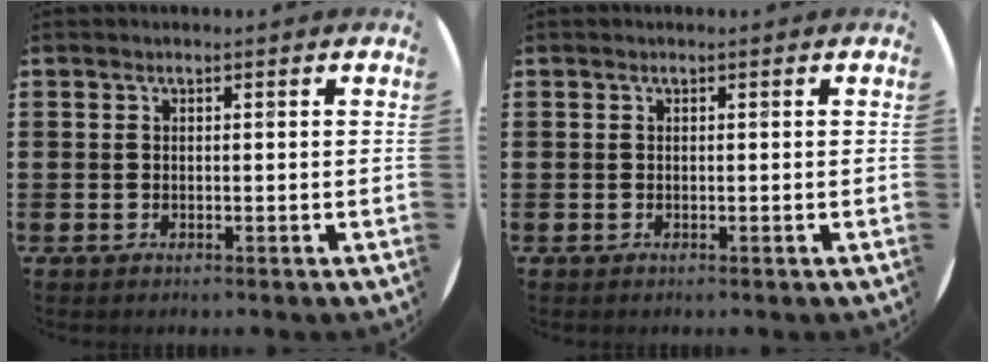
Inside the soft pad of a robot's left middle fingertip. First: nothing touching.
{"total": 0.0}